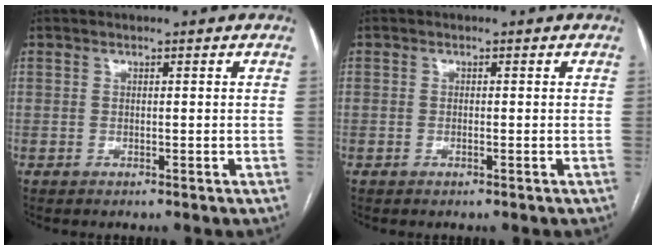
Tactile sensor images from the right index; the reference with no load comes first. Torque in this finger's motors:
{"motor_torque": [-0.06, -0.01, 0.00, 0.01]}